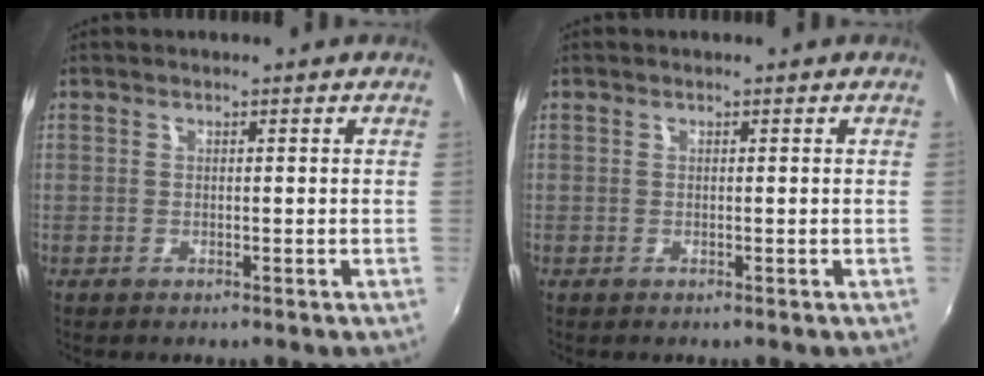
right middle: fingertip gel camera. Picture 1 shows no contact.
{"total": 0.0}